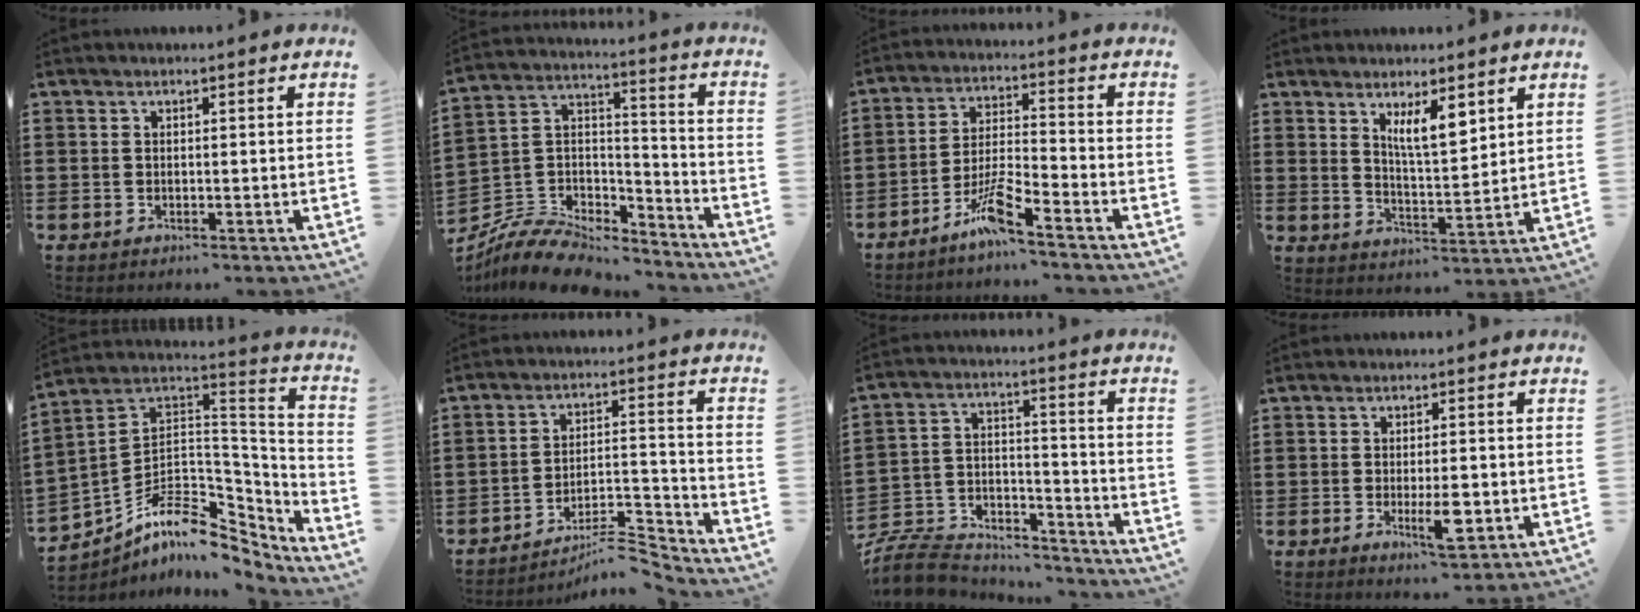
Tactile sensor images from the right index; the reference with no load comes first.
{"total": 8.8, "force": [-8.1, 2.9, 1.9], "torque": [-0.052, 0.006, -0.162]}
{"total": 6.9, "force": [-5.6, 0.3, 4.1], "torque": [-0.094, -0.009, -0.111]}
{"total": 6.2, "force": [3.7, 1.9, 4.6], "torque": [-0.091, -0.006, 0.062]}
{"total": 8.3, "force": [-5.4, 4.8, 4.2], "torque": [-0.088, -0.009, -0.099]}
{"total": 6.3, "force": [-5.9, 0.6, 2.2], "torque": [-0.035, 0.003, -0.113]}
{"total": 8.2, "force": [-7.8, 2.1, 1.5], "torque": [-0.039, 0.013, -0.155]}
{"total": 5.1, "force": [-1.4, 1.4, 4.7], "torque": [-0.082, -0.004, -0.024]}